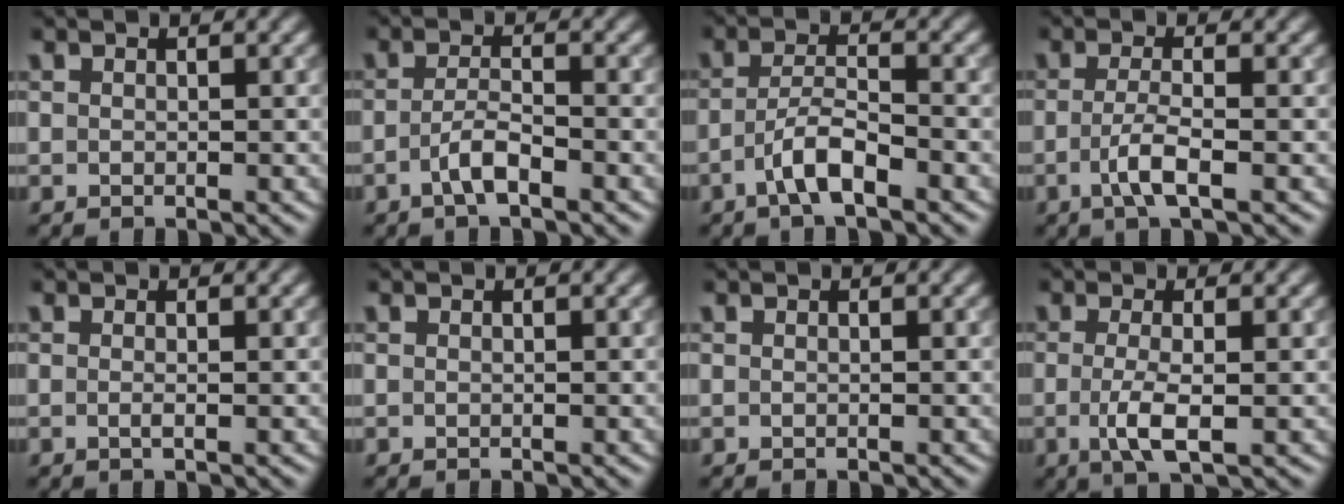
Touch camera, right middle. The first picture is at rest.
{"total": 2.4, "force": [-1.2, 0.5, 2.0], "torque": [-0.040, 0.007, -0.029]}
{"total": 3.4, "force": [-2.0, 0.7, 2.7], "torque": [-0.055, 0.011, -0.043]}
{"total": 2.9, "force": [-0.9, 0.6, 2.7], "torque": [-0.053, -0.001, -0.022]}
{"total": 0.8, "force": [-0.1, 0.2, 0.8], "torque": [-0.014, -0.002, -0.004]}
{"total": 0.0}
{"total": 0.0}
{"total": 3.4, "force": [-0.6, 0.9, 3.2], "torque": [-0.068, -0.009, -0.011]}